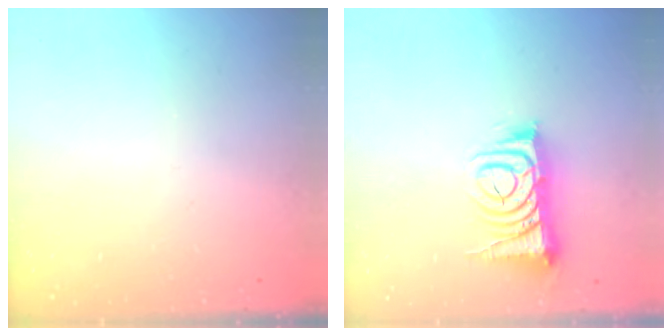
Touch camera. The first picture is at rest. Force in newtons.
{"total": 10.2, "press": 10.2, "slide": 1.1}